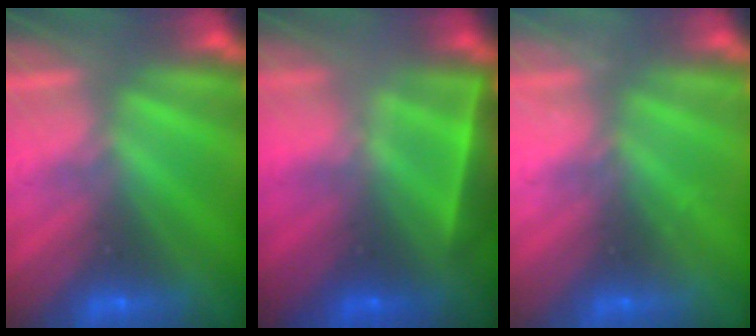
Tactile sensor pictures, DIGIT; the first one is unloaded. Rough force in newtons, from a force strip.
{"total": 4.6}
{"total": 2.3}